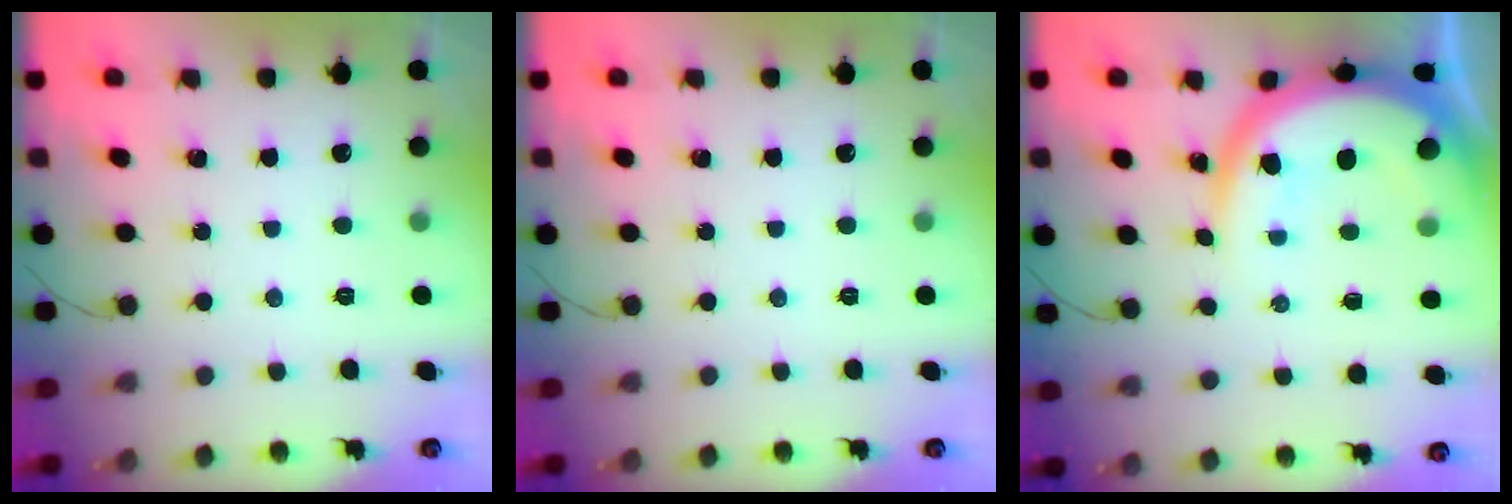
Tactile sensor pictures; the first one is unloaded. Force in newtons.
{"total": 0.0}
{"total": 15.0, "press": 14.9, "slide": 1.6}